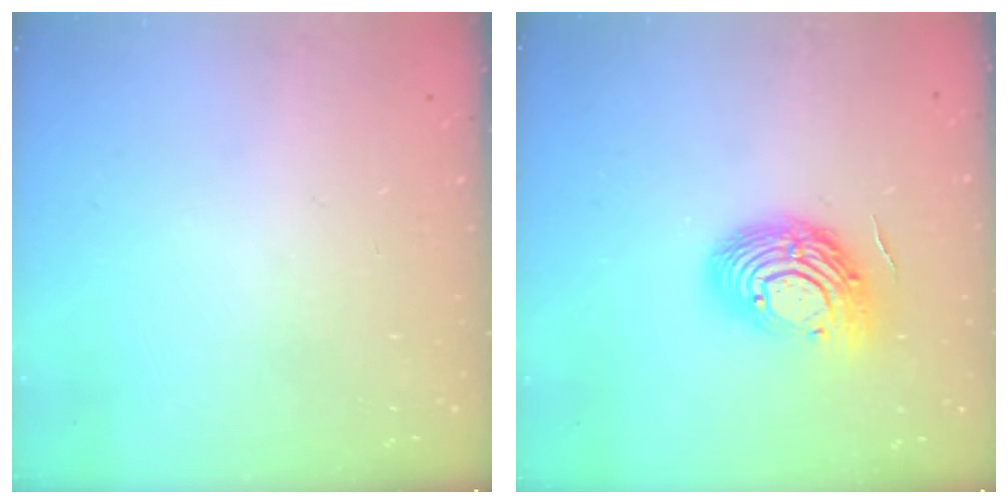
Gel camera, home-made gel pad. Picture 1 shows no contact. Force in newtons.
{"total": 14.4, "press": 14.3, "slide": 1.2}